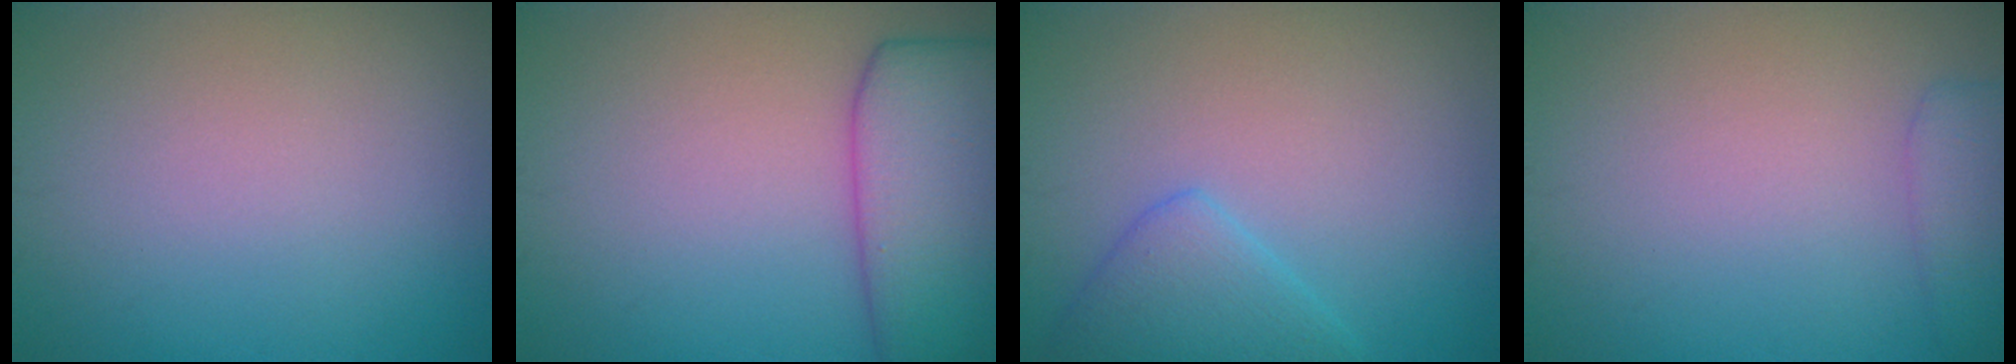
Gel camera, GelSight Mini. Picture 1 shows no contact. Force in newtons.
{"total": 8.5, "press": 8.5, "slide": 0.2}
{"total": 3.4, "press": 3.4, "slide": 0.1}
{"total": 2.5, "press": 2.5, "slide": 0.2}